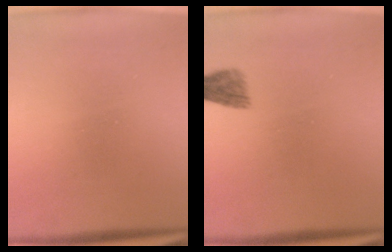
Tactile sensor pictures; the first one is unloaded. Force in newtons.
{"total": 1.9}